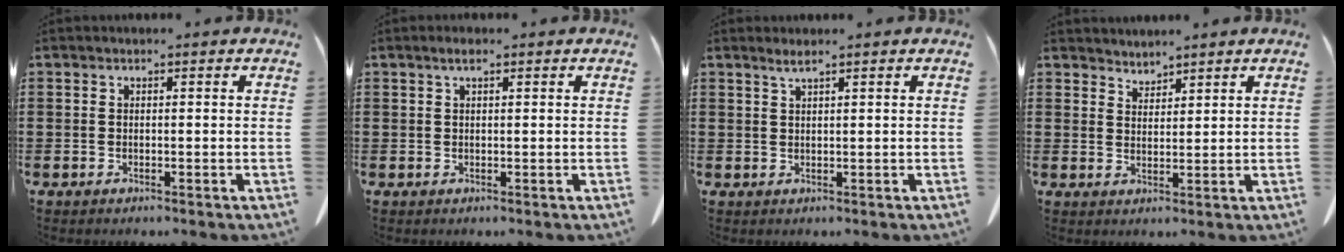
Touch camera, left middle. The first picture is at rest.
{"total": 1.4, "force": [0.7, 0.3, 1.2], "torque": [-0.025, 0.001, 0.012]}
{"total": 1.5, "force": [1.1, -0.1, 1.0], "torque": [-0.022, -0.003, 0.021]}
{"total": 2.4, "force": [2.4, 0.1, -0.4], "torque": [0.000, -0.008, 0.047]}